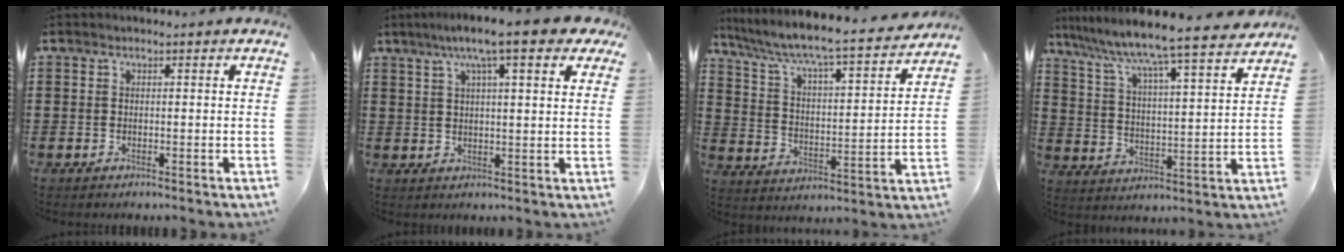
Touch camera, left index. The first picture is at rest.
{"total": 8.7, "force": [5.5, 1.2, 6.6], "torque": [-0.129, 0.000, 0.089]}
{"total": 5.3, "force": [4.7, 0.2, 2.4], "torque": [-0.073, -0.045, 0.067]}
{"total": 7.0, "force": [6.4, -1.0, 2.7], "torque": [-0.082, -0.059, 0.099]}